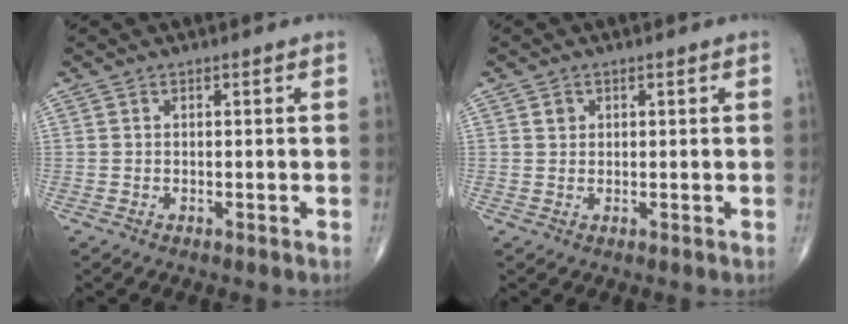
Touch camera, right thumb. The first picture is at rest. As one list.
[{"total": 1.3, "force": [0.6, 1.2, 0.4], "torque": [0.001, -0.001, 0.007]}]